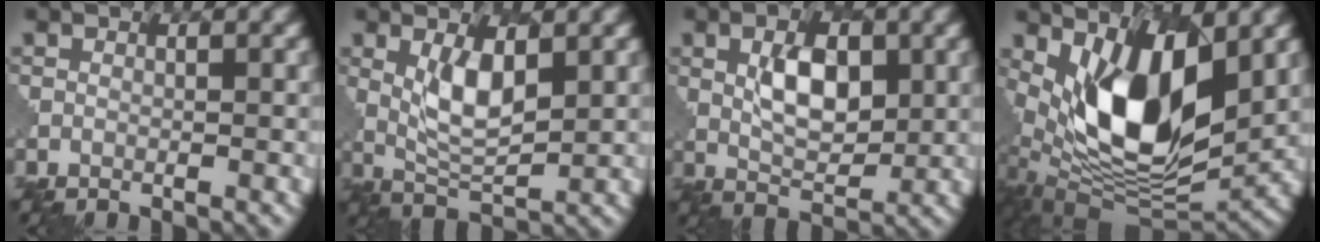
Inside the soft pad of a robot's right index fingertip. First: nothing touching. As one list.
[{"total": 4.3, "force": [1.4, 1.6, 3.7], "torque": [-0.077, -0.004, 0.033]}, {"total": 4.7, "force": [1.2, 2.6, 3.8], "torque": [-0.070, -0.001, 0.024]}, {"total": 11.9, "force": [2.9, 5.5, 10.2], "torque": [-0.178, -0.018, 0.056]}]